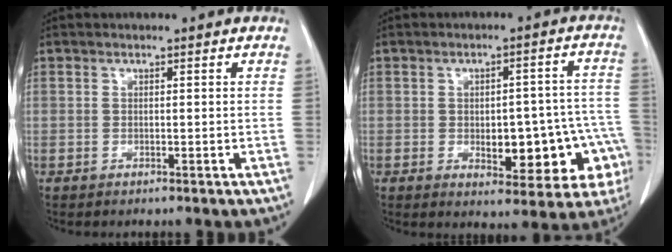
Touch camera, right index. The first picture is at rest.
{"total": 13.3, "force": [-4.0, 6.3, 11.1], "torque": [-0.101, 0.033, -0.038]}